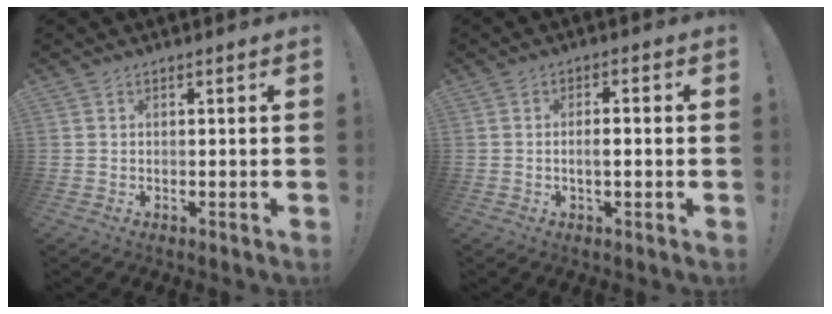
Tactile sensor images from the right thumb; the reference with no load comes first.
{"total": 3.2, "force": [-0.8, 0.7, 3.0], "torque": [-0.046, 0.001, -0.017]}